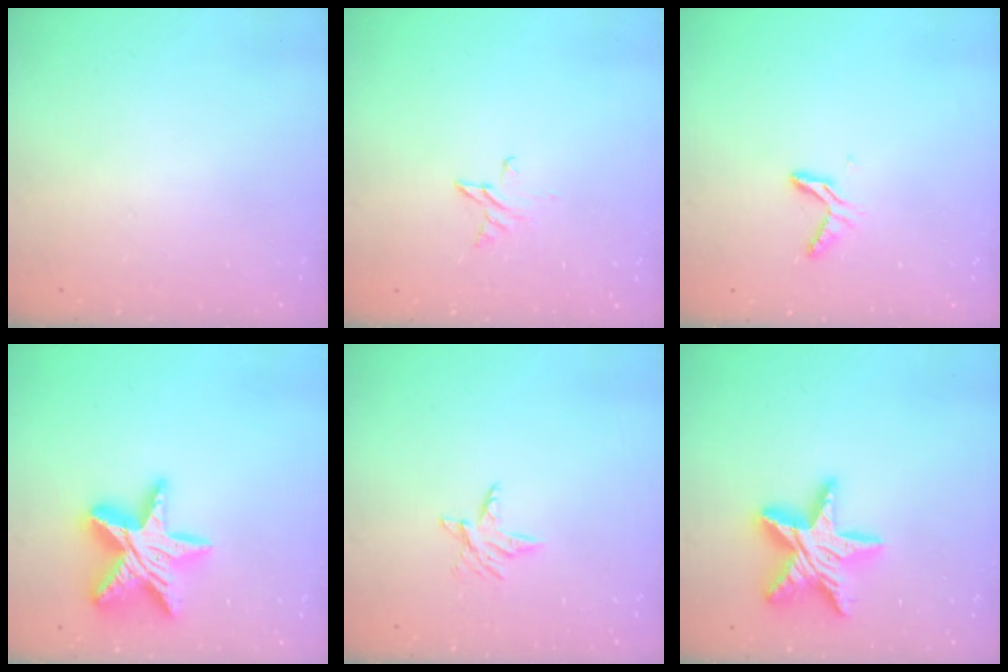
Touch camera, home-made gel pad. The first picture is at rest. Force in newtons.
{"total": 3.7, "press": 3.6, "slide": 0.4}
{"total": 5.4, "press": 5.4, "slide": 0.5}
{"total": 18.1, "press": 18.1, "slide": 1.3}
{"total": 4.9, "press": 4.8, "slide": 0.6}
{"total": 17.1, "press": 17.0, "slide": 1.5}